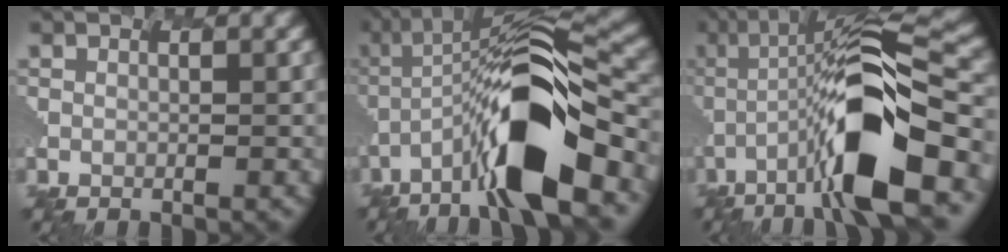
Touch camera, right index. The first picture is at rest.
{"total": 11.0, "force": [-5.6, 2.4, 9.2], "torque": [-0.183, 0.024, -0.106]}
{"total": 10.5, "force": [-3.9, 2.4, 9.5], "torque": [-0.189, 0.022, -0.081]}